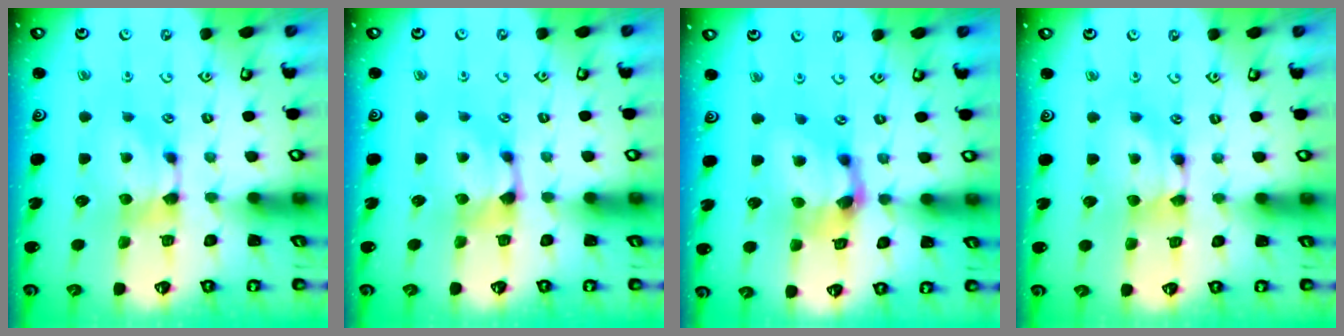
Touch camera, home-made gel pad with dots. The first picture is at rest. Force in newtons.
{"total": 1.0, "press": 0.4, "slide": 1.0}
{"total": 4.5, "press": 4.0, "slide": 1.9}
{"total": 1.6, "press": 1.6, "slide": 0.1}